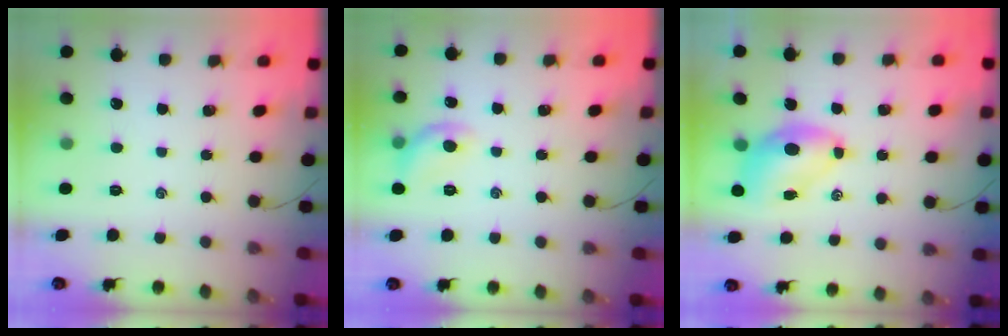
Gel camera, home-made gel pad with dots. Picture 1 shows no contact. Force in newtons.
{"total": 8.4, "press": 8.3, "slide": 1.0}
{"total": 7.3, "press": 7.2, "slide": 1.2}